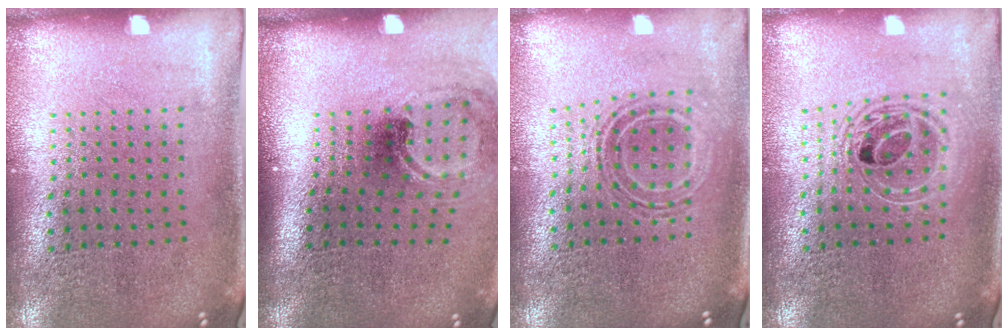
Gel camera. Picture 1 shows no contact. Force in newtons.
{"total": 1.6, "press": 1.2, "slide": 1.1}
{"total": 0.9, "press": 0.8, "slide": 0.3}
{"total": 1.6, "press": 1.3, "slide": 0.9}